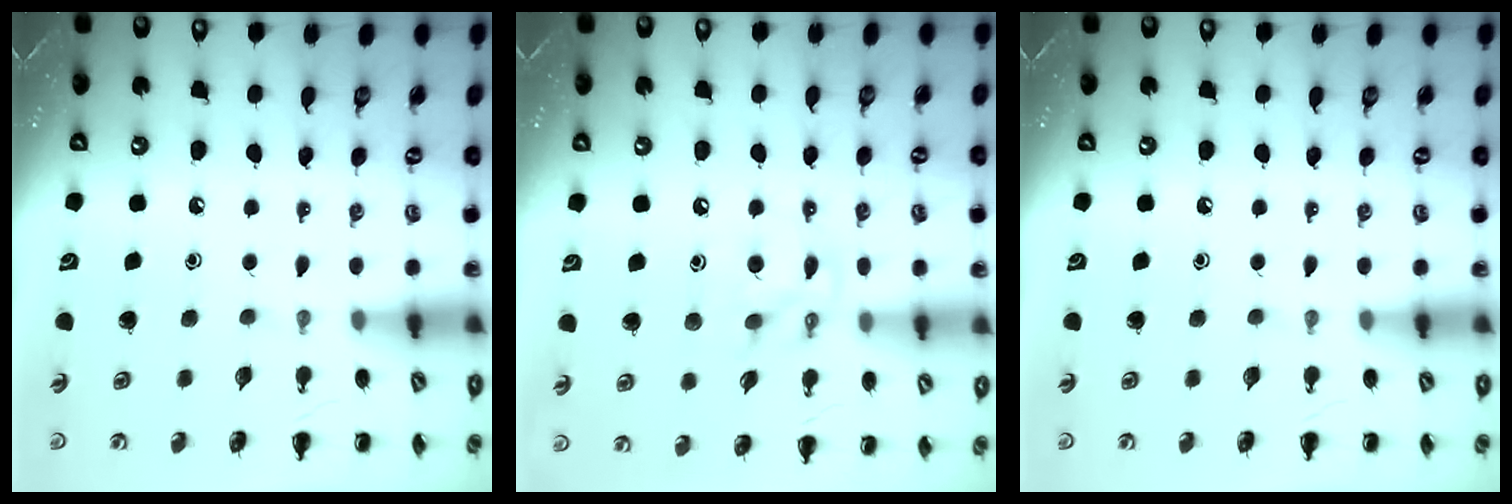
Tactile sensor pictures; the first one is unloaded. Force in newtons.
{"total": 10.4, "press": 10.3, "slide": 1.1}
{"total": 0.0}